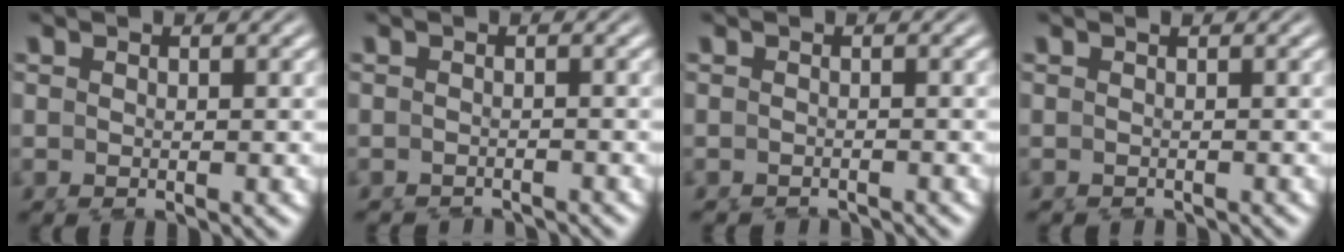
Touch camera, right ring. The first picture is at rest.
{"total": 2.9, "force": [-2.9, -0.3, -0.3], "torque": [0.006, -0.018, -0.039]}
{"total": 2.4, "force": [-2.4, -0.3, -0.4], "torque": [0.006, -0.018, -0.030]}
{"total": 1.4, "force": [-1.3, -0.3, -0.3], "torque": [0.004, -0.014, -0.013]}